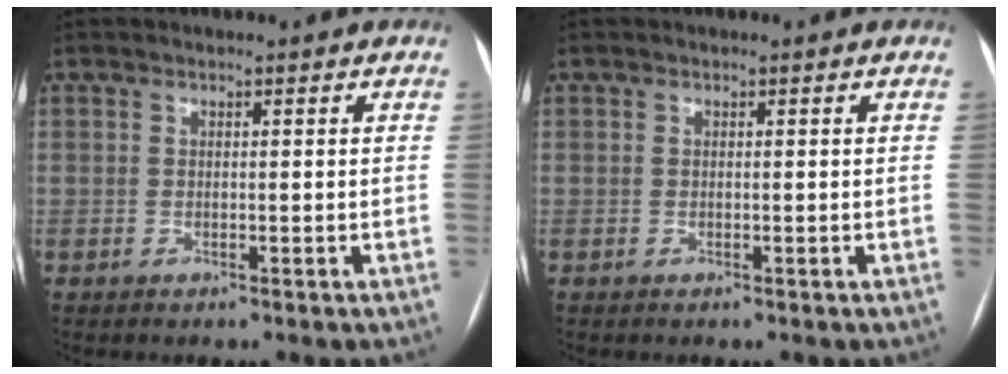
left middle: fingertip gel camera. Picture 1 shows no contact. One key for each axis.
{"total": 0.0}